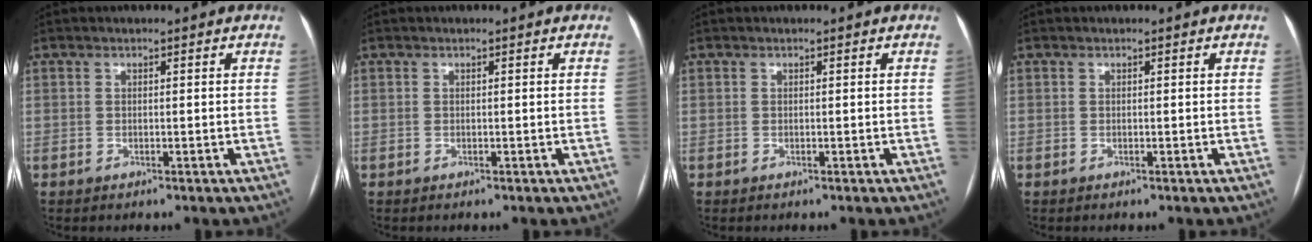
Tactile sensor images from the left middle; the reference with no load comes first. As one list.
[{"total": 0.0}, {"total": 0.0}, {"total": 0.0}]